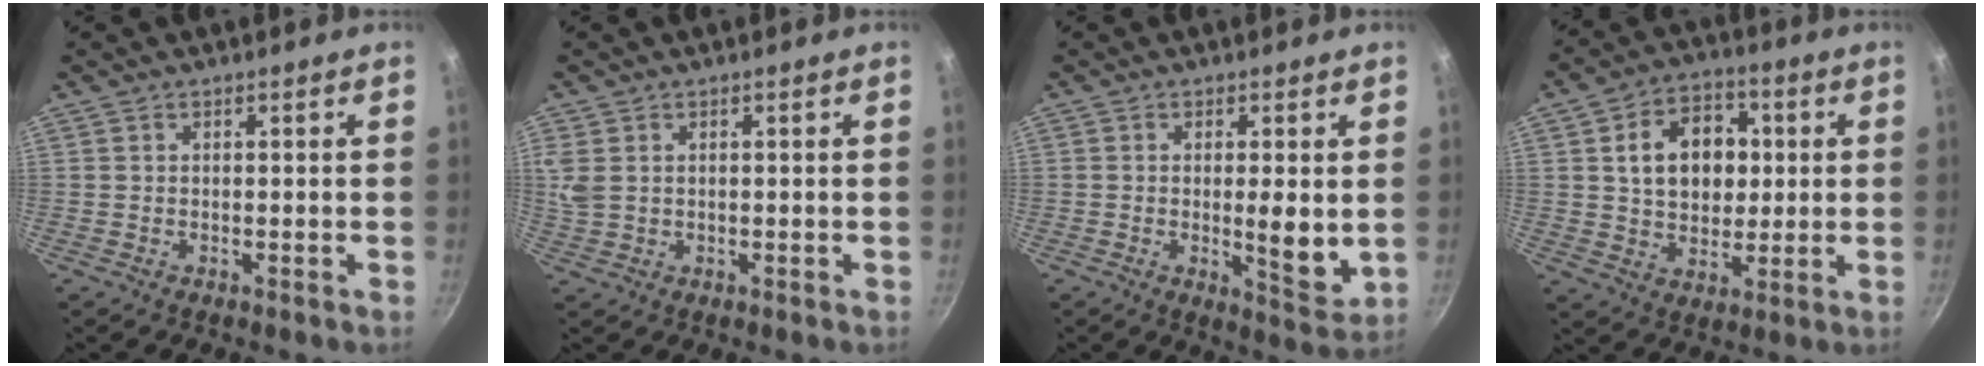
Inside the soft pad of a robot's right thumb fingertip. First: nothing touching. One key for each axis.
{"total": 3.9, "fx": 1.1, "fy": 2.8, "fz": 2.5, "tx": -0.051, "ty": 0.002, "tz": 0.027}
{"total": 7.2, "fx": 0.0, "fy": 1.9, "fz": 6.9, "tx": -0.103, "ty": -0.022, "tz": 0.003}
{"total": 13.6, "fx": 2.3, "fy": 10.1, "fz": 8.8, "tx": -0.102, "ty": 0.009, "tz": 0.034}